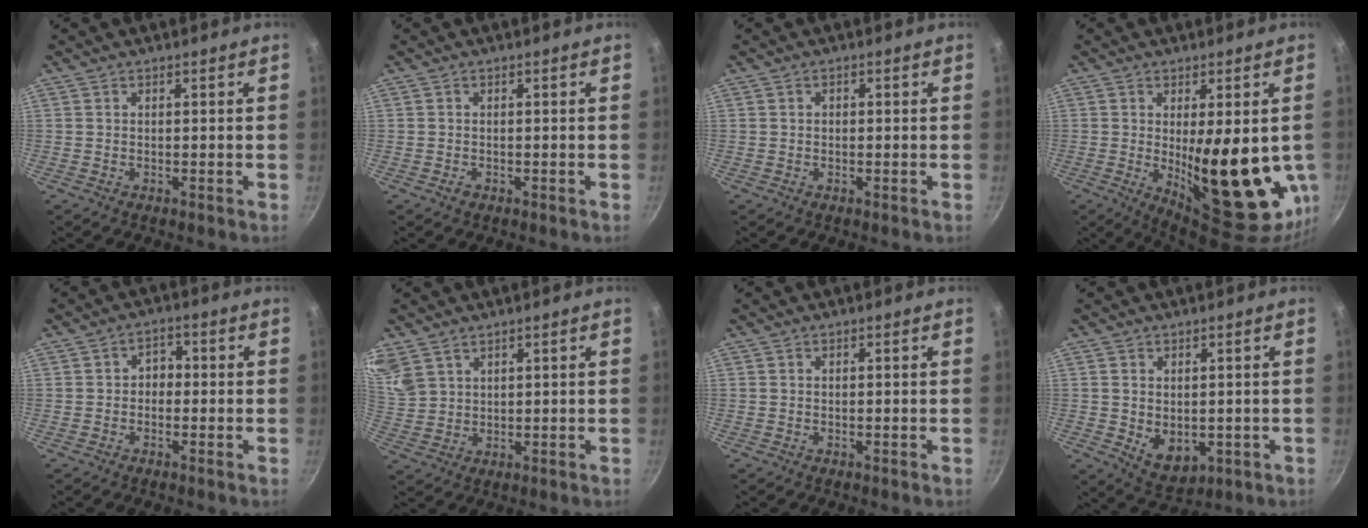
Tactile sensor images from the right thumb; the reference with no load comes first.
{"total": 0.8, "force": [-0.5, 0.6, 0.3], "torque": [-0.005, 0.001, -0.007]}
{"total": 0.8, "force": [0.0, 0.7, 0.5], "torque": [-0.007, 0.006, 0.001]}
{"total": 20.2, "force": [-1.5, 7.1, 18.8], "torque": [-0.239, -0.038, -0.001]}
{"total": 3.0, "force": [-0.5, 2.4, 1.8], "torque": [-0.006, 0.012, -0.014]}
{"total": 9.1, "force": [6.0, 5.6, 3.8], "torque": [-0.078, 0.002, 0.134]}
{"total": 0.0}
{"total": 6.5, "force": [-0.2, 4.6, 4.6], "torque": [-0.061, -0.015, 0.012]}